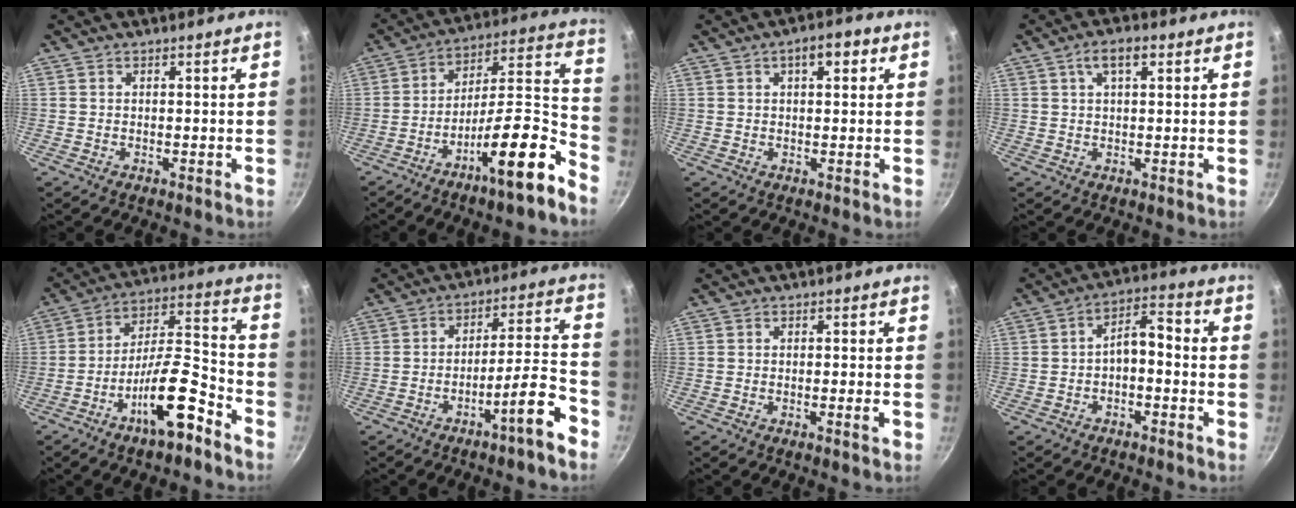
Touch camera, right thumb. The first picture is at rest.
{"total": 16.9, "force": [-10.0, 3.3, 13.1], "torque": [-0.172, 0.092, -0.169]}
{"total": 5.0, "force": [1.9, 2.3, 4.0], "torque": [-0.044, 0.009, 0.024]}
{"total": 4.7, "force": [2.0, 2.0, 3.7], "torque": [-0.062, 0.006, 0.032]}
{"total": 14.9, "force": [-8.4, 4.6, 11.5], "torque": [-0.176, 0.067, -0.142]}
{"total": 10.1, "force": [-6.2, 1.0, 7.9], "torque": [-0.113, 0.056, -0.089]}
{"total": 1.7, "force": [-0.7, 0.0, 1.6], "torque": [-0.028, 0.005, -0.010]}
{"total": 5.9, "force": [-1.7, 3.1, 4.8], "torque": [-0.063, 0.040, -0.030]}